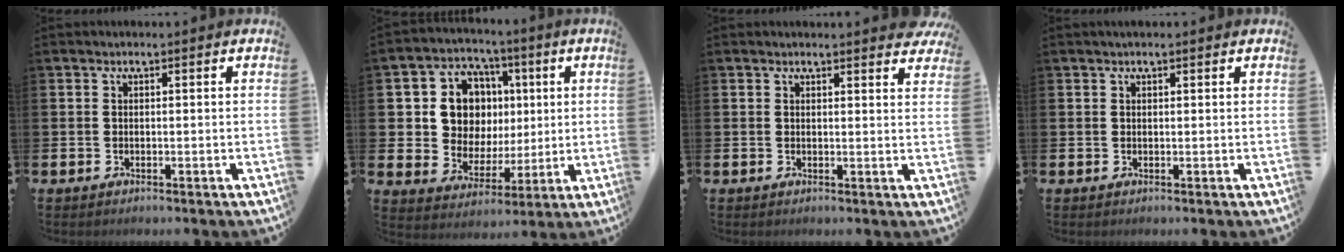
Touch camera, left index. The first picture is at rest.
{"total": 10.3, "force": [3.0, 8.8, 4.4], "torque": [-0.118, -0.006, 0.057]}
{"total": 2.1, "force": [2.1, 0.1, 0.1], "torque": [0.011, -0.017, 0.035]}
{"total": 0.9, "force": [0.8, 0.3, 0.3], "torque": [0.004, 0.000, 0.010]}